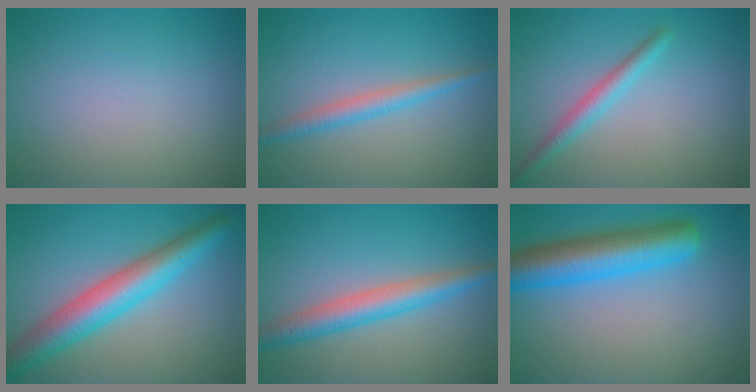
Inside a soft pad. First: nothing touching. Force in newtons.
{"total": 2.3, "press": 2.3, "slide": 0.1}
{"total": 2.2, "press": 2.2, "slide": 0.0}
{"total": 6.6, "press": 6.6, "slide": 0.0}
{"total": 4.3, "press": 4.3, "slide": 0.3}
{"total": 7.5, "press": 7.5, "slide": 0.3}